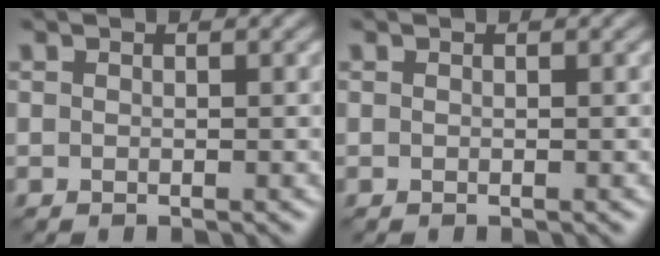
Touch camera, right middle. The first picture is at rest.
{"total": 0.0}